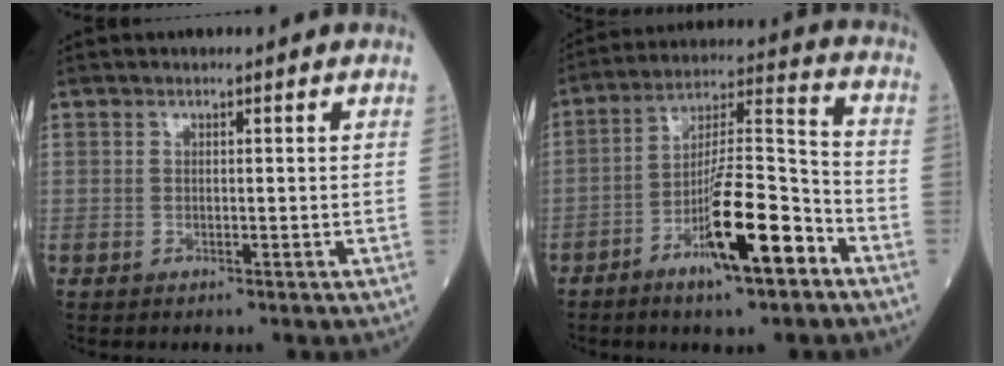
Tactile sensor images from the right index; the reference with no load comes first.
{"total": 13.6, "force": [-6.9, 1.9, 11.6], "torque": [-0.202, -0.001, -0.118]}